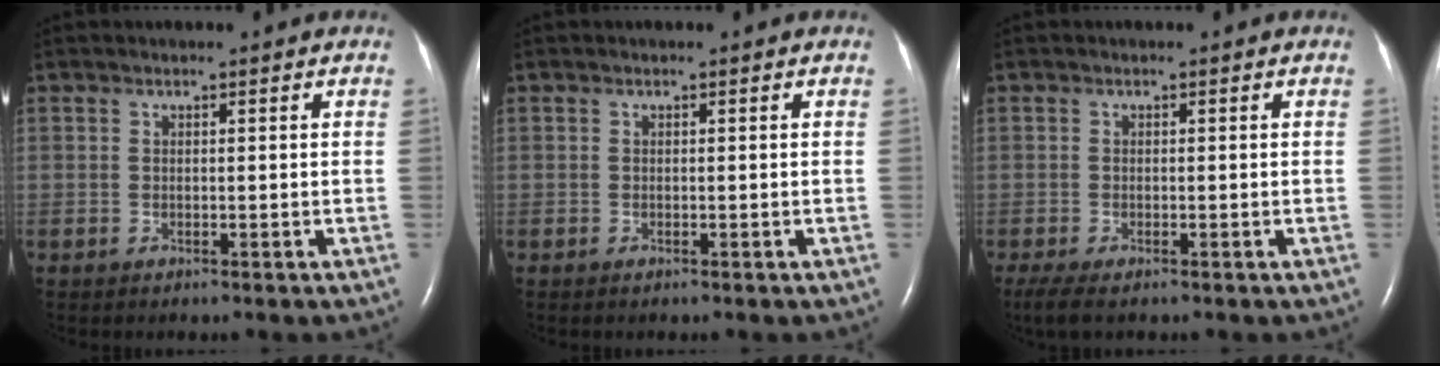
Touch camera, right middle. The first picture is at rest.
{"total": 0.0}
{"total": 3.3, "force": [-2.3, 0.8, 2.2], "torque": [-0.049, -0.013, -0.039]}